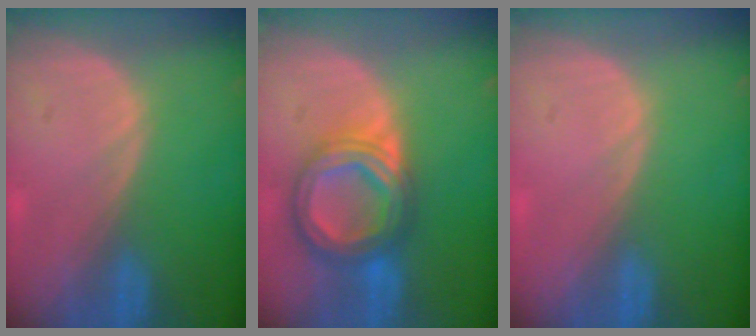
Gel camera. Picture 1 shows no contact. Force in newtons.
{"total": 8.4, "press": 8.4, "slide": 0.5}
{"total": 0.0}